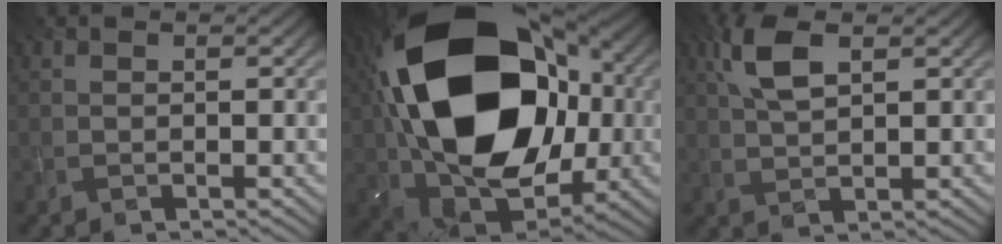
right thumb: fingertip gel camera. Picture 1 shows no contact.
{"total": 23.5, "force": [3.1, 15.8, 17.0], "torque": [-0.364, -0.006, 0.053]}
{"total": 5.5, "force": [2.3, 2.2, 4.5], "torque": [-0.113, 0.007, 0.047]}